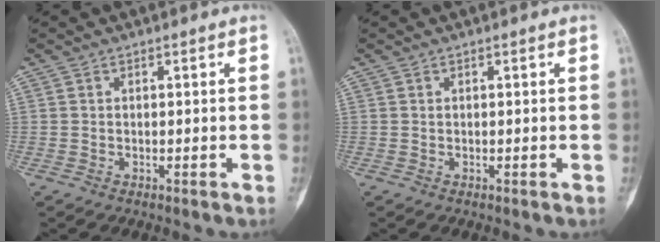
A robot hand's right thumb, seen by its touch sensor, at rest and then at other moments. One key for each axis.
{"total": 0.0}